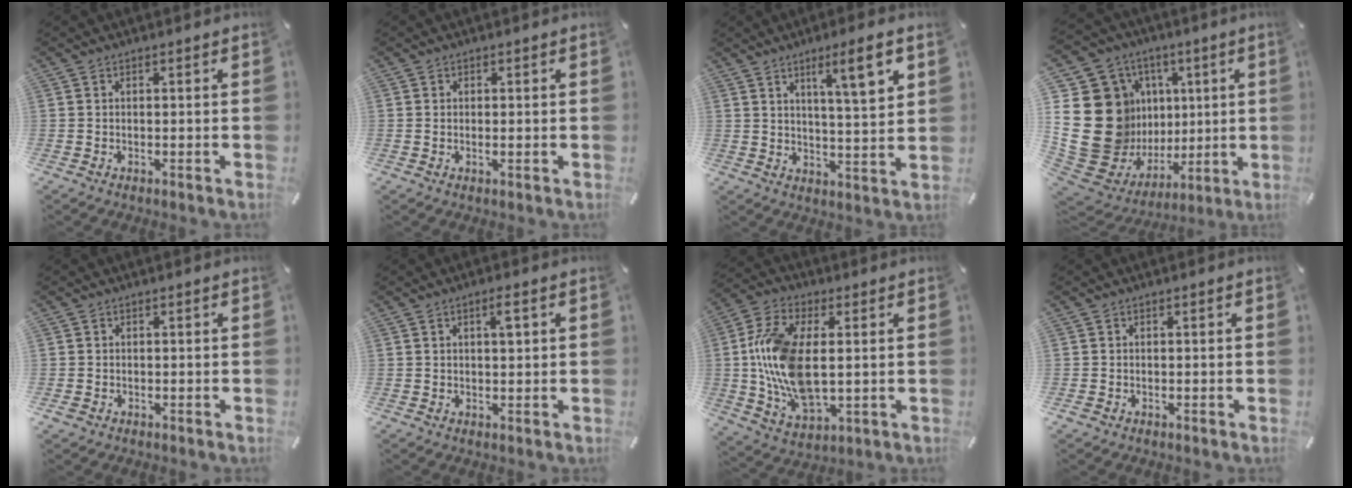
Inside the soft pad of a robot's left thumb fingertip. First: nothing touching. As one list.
[{"total": 0.7, "force": [0.1, 0.3, 0.7], "torque": [-0.005, -0.004, -0.001]}, {"total": 9.7, "force": [5.1, 1.5, 8.0], "torque": [-0.117, -0.026, 0.077]}, {"total": 28.9, "force": [2.2, 24.5, 15.2], "torque": [-0.278, -0.058, 0.112]}, {"total": 1.5, "force": [-0.3, 1.5, 0.1], "torque": [0.000, 0.006, -0.009]}, {"total": 2.9, "force": [1.1, 0.9, 2.6], "torque": [-0.047, 0.002, 0.014]}, {"total": 16.2, "force": [1.1, 8.9, 13.5], "torque": [-0.311, -0.012, 0.020]}, {"total": 0.6, "force": [-0.3, 0.6, 0.1], "torque": [-0.001, 0.003, -0.008]}]